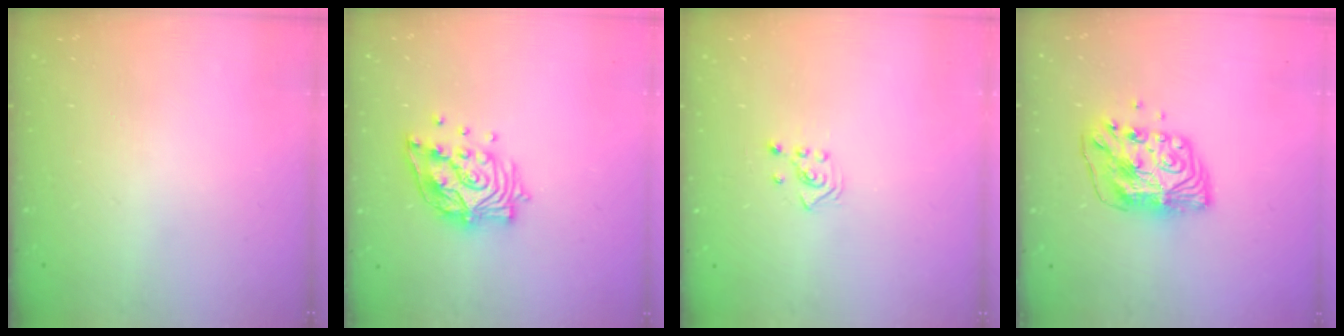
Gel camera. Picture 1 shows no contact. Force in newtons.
{"total": 13.7, "press": 13.7, "slide": 1.2}
{"total": 2.5, "press": 2.4, "slide": 0.8}
{"total": 10.2, "press": 10.2, "slide": 0.9}